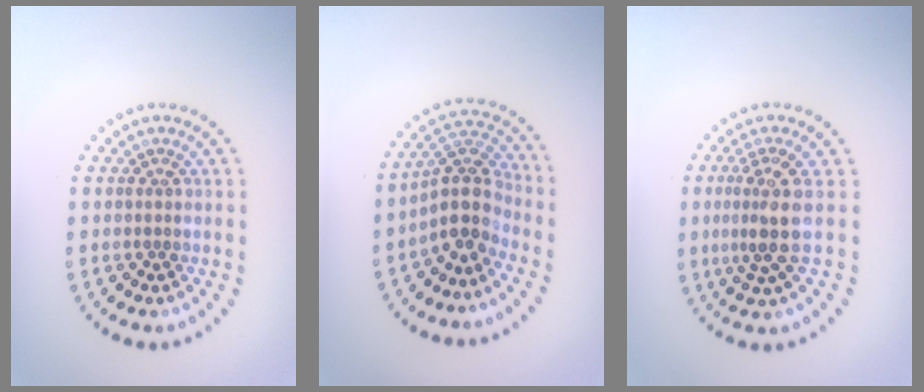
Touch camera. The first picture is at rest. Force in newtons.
{"total": 4.2, "press": 3.3, "slide": 2.6}
{"total": 3.2, "press": 2.5, "slide": 2.0}